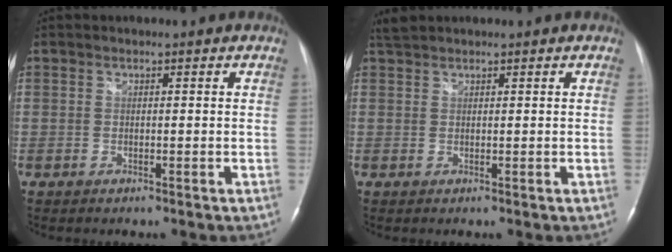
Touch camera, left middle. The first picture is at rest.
{"total": 1.7, "force": [1.6, 0.1, 0.3], "torque": [-0.013, 0.015, 0.036]}